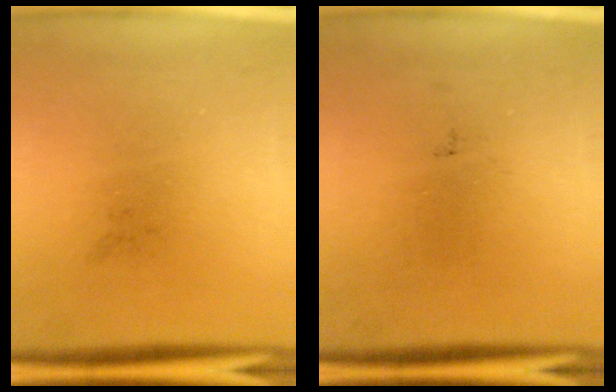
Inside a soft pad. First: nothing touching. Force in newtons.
{"total": 0.0}